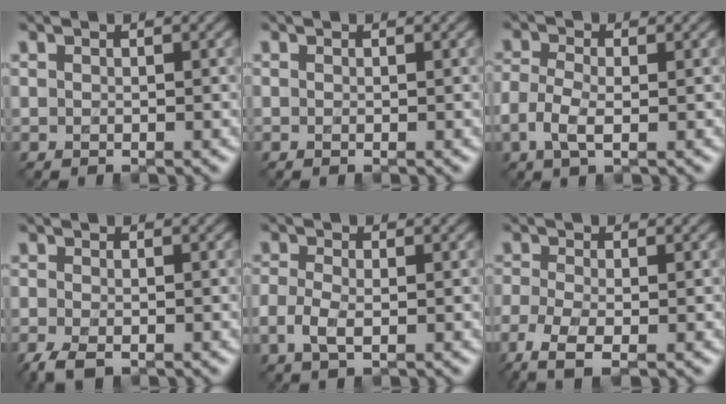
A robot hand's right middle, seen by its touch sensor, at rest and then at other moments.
{"total": 0.0}
{"total": 2.6, "force": [-1.1, 1.2, 2.0], "torque": [-0.053, -0.007, -0.024]}
{"total": 3.1, "force": [-2.2, 1.1, 1.8], "torque": [-0.043, -0.011, -0.041]}
{"total": 2.3, "force": [-1.0, 1.2, 1.7], "torque": [-0.044, -0.010, -0.021]}
{"total": 4.6, "force": [-3.2, 1.4, 3.0], "torque": [-0.073, -0.016, -0.067]}